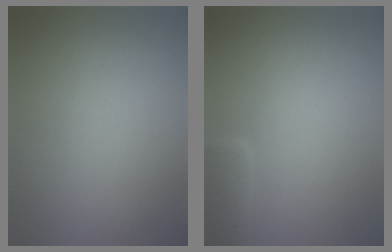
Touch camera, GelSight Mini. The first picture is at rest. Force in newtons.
{"total": 1.6, "press": 1.6, "slide": 0.1}